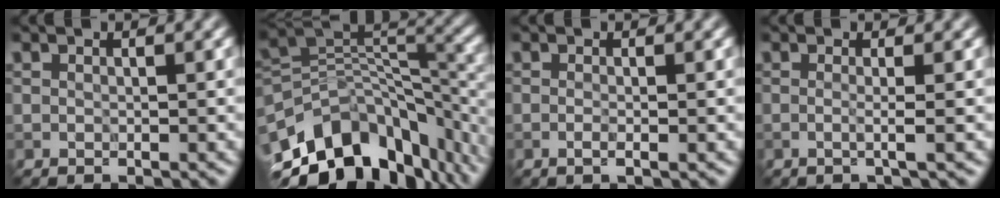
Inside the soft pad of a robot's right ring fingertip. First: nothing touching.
{"total": 12.6, "force": [-6.7, 7.9, 7.2], "torque": [-0.136, 0.003, -0.103]}
{"total": 0.9, "force": [-0.2, 0.3, 0.9], "torque": [-0.009, -0.005, -0.009]}
{"total": 1.9, "force": [0.1, 0.7, 1.8], "torque": [-0.016, -0.001, -0.020]}